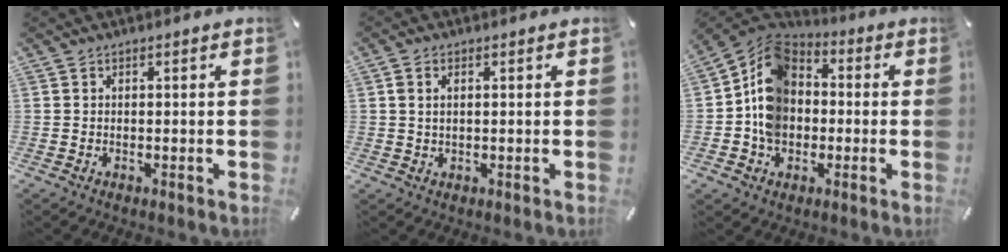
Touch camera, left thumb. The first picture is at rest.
{"total": 2.2, "force": [0.6, 1.4, 1.6], "torque": [-0.043, 0.003, 0.008]}
{"total": 11.4, "force": [-1.4, 9.9, 5.5], "torque": [-0.135, 0.024, -0.028]}